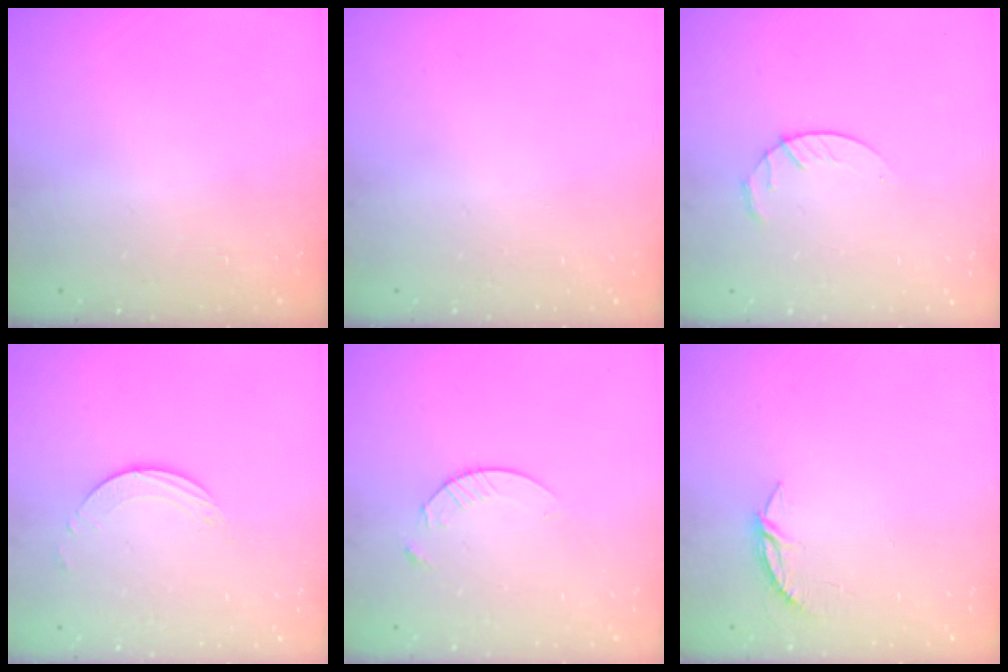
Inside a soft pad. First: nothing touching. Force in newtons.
{"total": 0.0}
{"total": 4.3, "press": 4.2, "slide": 0.6}
{"total": 2.0, "press": 1.9, "slide": 0.3}
{"total": 4.8, "press": 4.8, "slide": 0.6}
{"total": 3.7, "press": 3.6, "slide": 0.4}